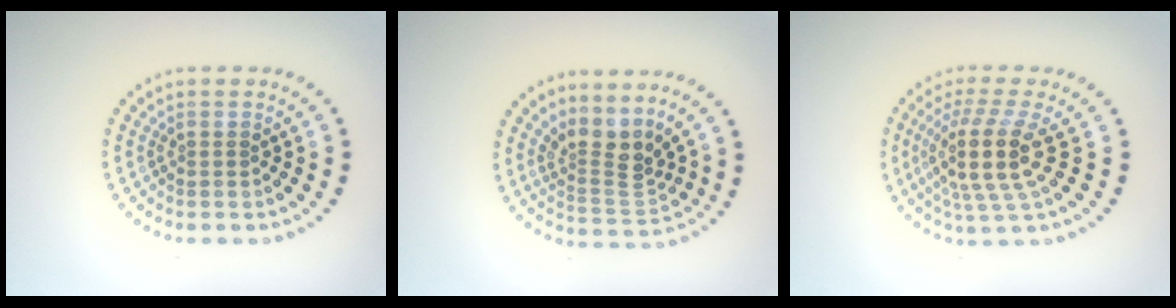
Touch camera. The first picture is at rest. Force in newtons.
{"total": 3.3, "press": 2.3, "slide": 2.4}
{"total": 5.0, "press": 3.9, "slide": 3.2}